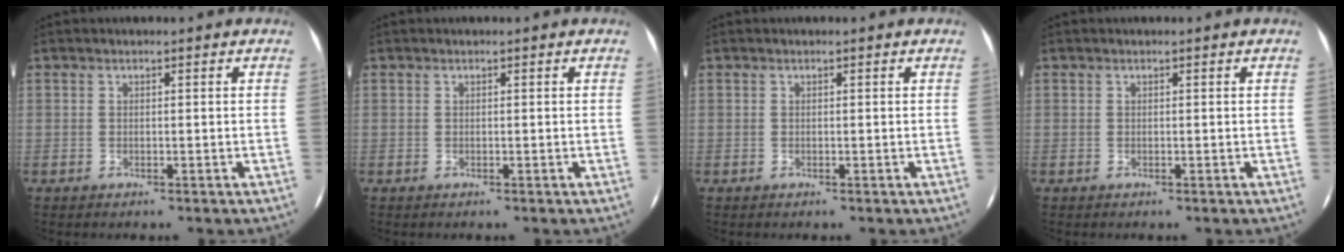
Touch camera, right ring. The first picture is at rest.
{"total": 0.0}
{"total": 0.0}
{"total": 0.0}